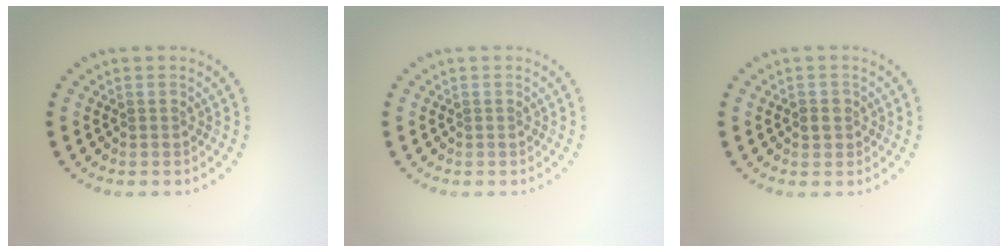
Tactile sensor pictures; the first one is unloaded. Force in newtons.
{"total": 0.0}
{"total": 1.2, "press": 1.1, "slide": 0.4}